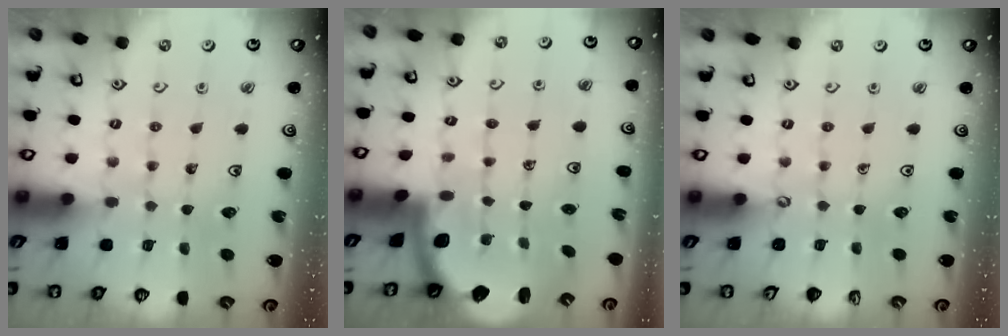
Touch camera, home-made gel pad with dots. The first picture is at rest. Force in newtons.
{"total": 2.2, "press": 2.2, "slide": 0.3}
{"total": 0.0}